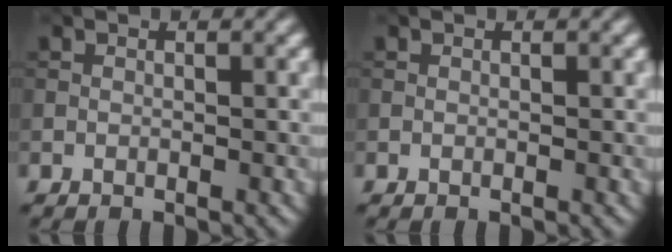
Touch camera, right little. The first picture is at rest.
{"total": 0.0}